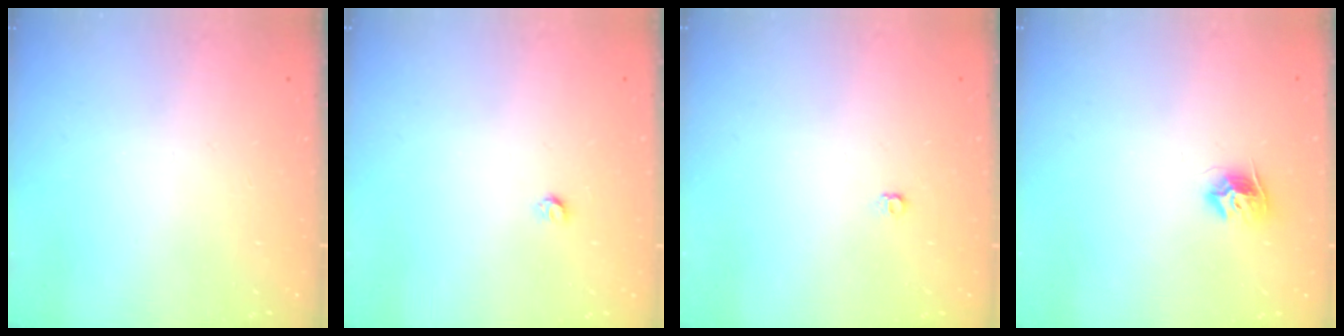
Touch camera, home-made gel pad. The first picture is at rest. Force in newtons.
{"total": 3.0, "press": 3.0, "slide": 0.3}
{"total": 3.9, "press": 3.9, "slide": 0.7}
{"total": 8.6, "press": 8.6, "slide": 0.3}